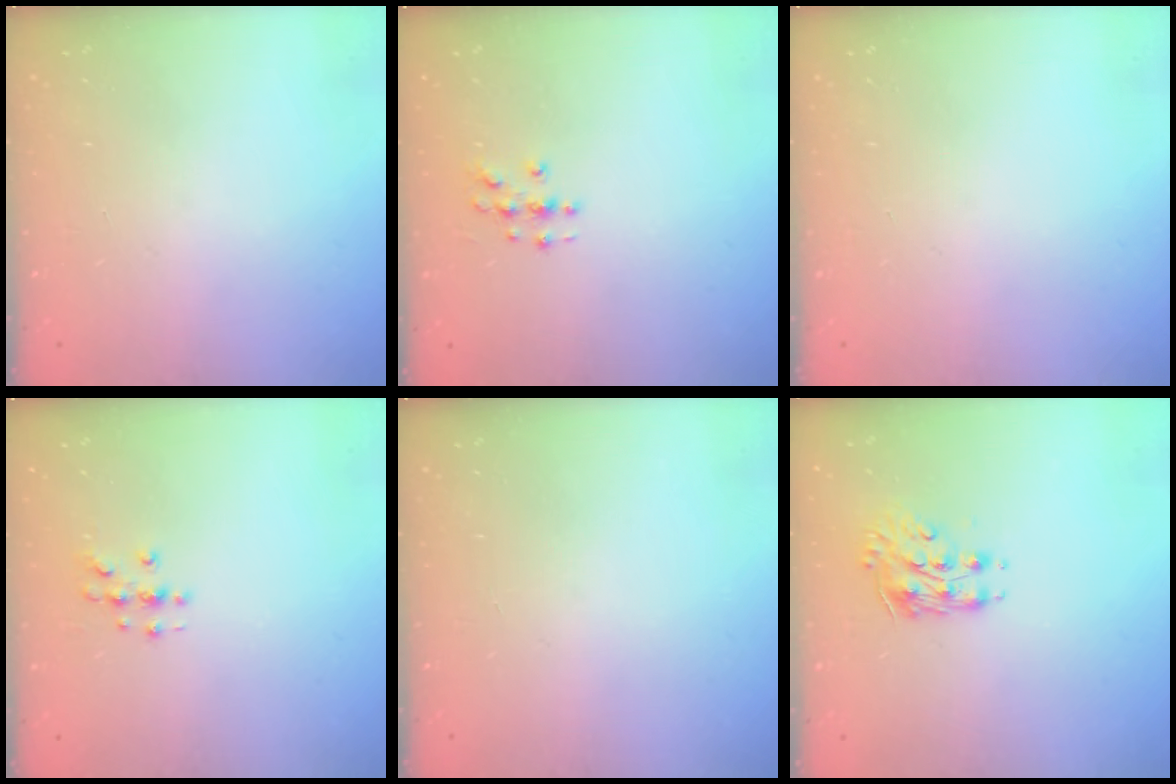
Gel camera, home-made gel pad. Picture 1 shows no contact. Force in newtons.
{"total": 3.0, "press": 3.0, "slide": 0.3}
{"total": 0.0}
{"total": 3.6, "press": 3.6, "slide": 0.5}
{"total": 0.0}
{"total": 9.4, "press": 9.4, "slide": 0.9}